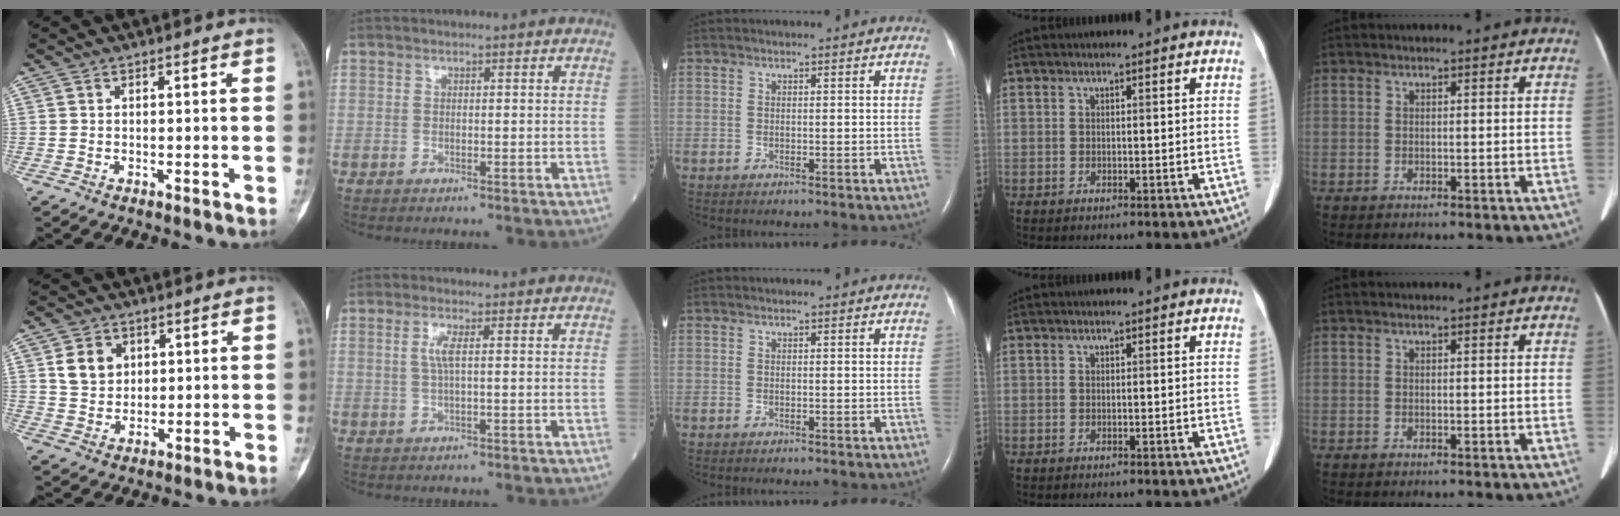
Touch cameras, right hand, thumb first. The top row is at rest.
{"thumb": {"total": 6.6, "force": [2.2, 5.4, 3.1], "torque": [-0.031, -0.011, 0.044]}, "index": {"total": 2.4, "force": [0.5, 0.2, 2.3], "torque": [-0.055, 0.002, 0.008]}}